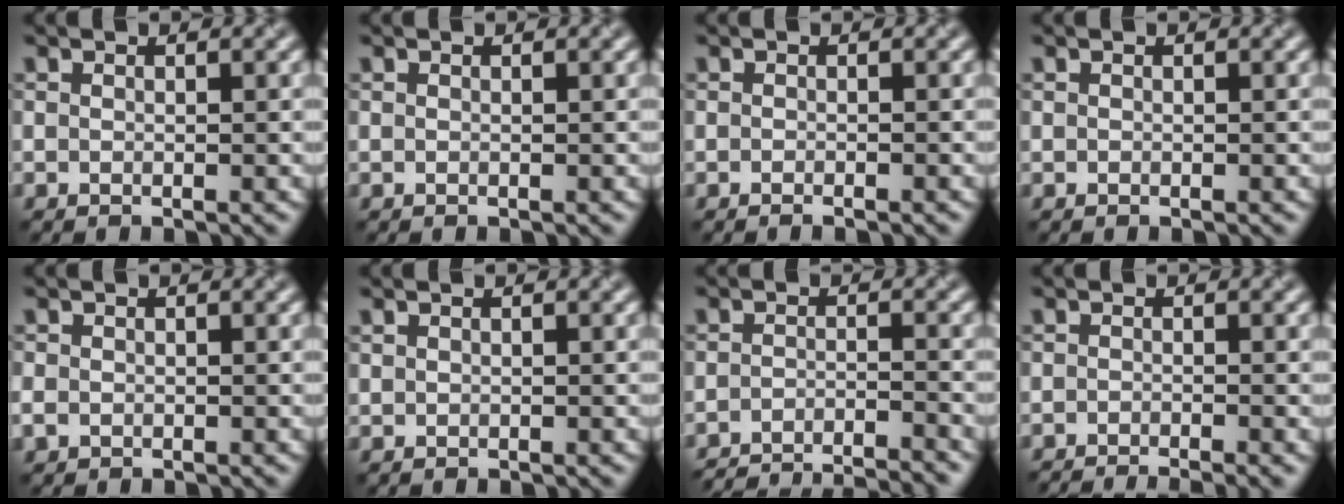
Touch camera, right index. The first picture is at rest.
{"total": 0.0}
{"total": 0.7, "force": [-0.5, 0.0, 0.4], "torque": [-0.004, -0.002, -0.008]}
{"total": 0.0}
{"total": 1.1, "force": [-0.3, 1.0, 0.5], "torque": [-0.009, -0.005, -0.006]}
{"total": 0.0}
{"total": 8.7, "force": [-8.4, 1.2, 2.1], "torque": [-0.026, -0.008, -0.123]}
{"total": 2.8, "force": [-2.1, 0.4, 1.7], "torque": [-0.022, -0.003, -0.038]}